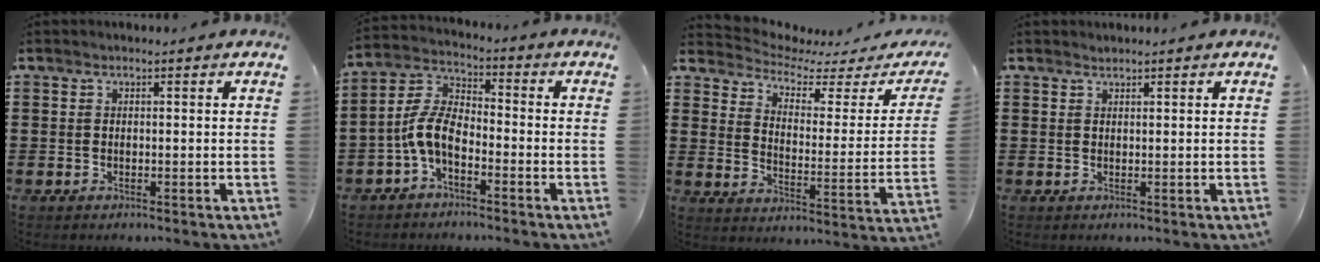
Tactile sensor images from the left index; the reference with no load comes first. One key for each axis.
{"total": 7.1, "fx": -3.8, "fy": 3.1, "fz": 5.1, "tx": -0.134, "ty": -0.006, "tz": -0.083}
{"total": 3.1, "fx": 2.7, "fy": 1.1, "fz": 1.1, "tx": -0.043, "ty": -0.023, "tz": 0.038}
{"total": 0.5, "fx": 0.5, "fy": 0.0, "fz": 0.0, "tx": -0.001, "ty": 0.000, "tz": 0.011}